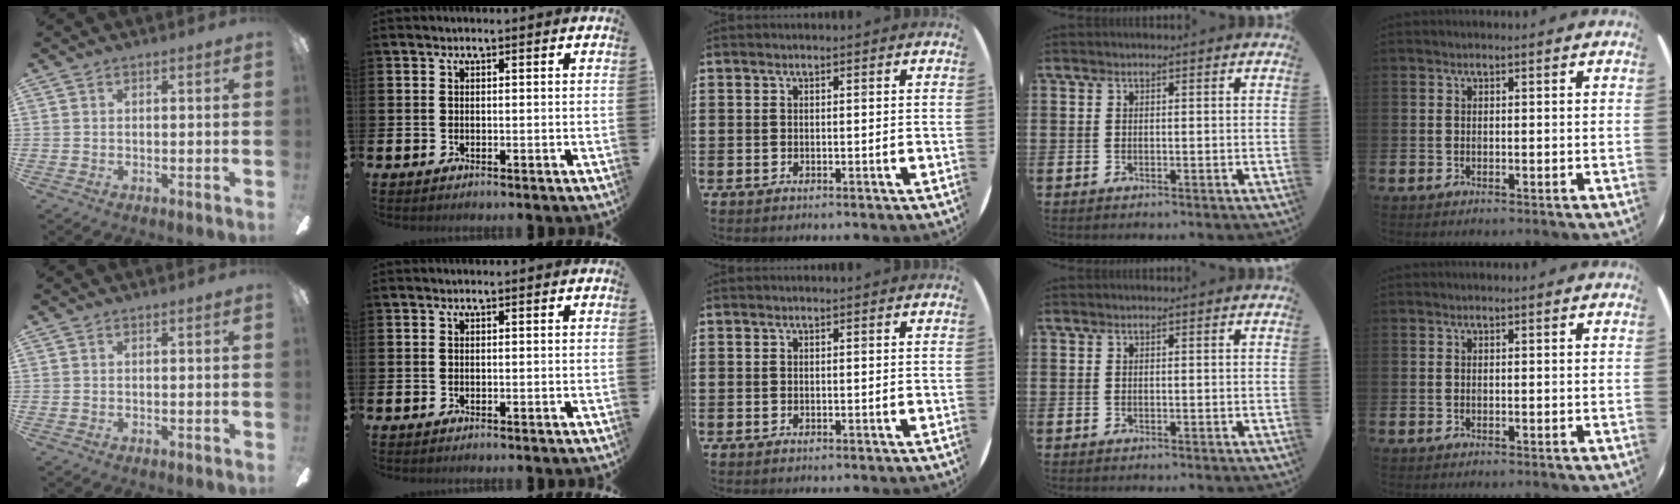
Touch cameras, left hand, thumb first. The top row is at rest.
{}